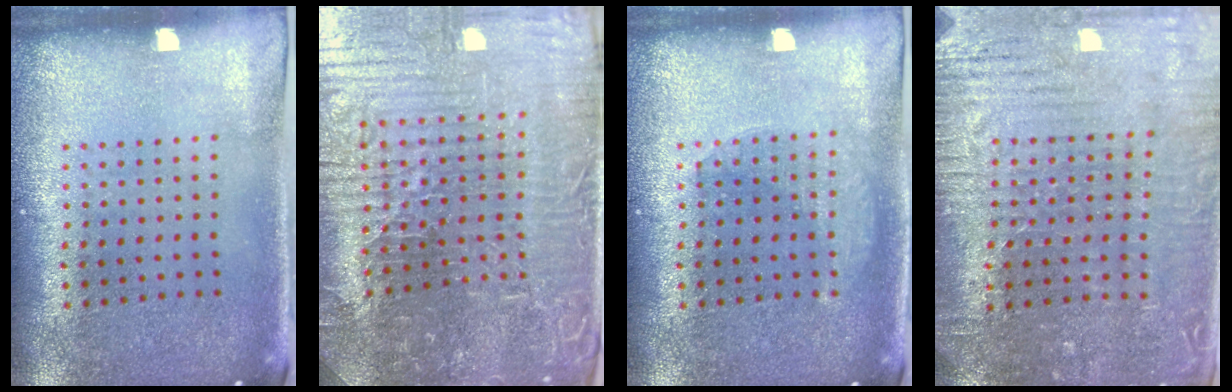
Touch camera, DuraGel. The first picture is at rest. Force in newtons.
{"total": 5.9, "press": 5.6, "slide": 1.9}
{"total": 1.3, "press": 1.3, "slide": 0.2}
{"total": 3.3, "press": 3.2, "slide": 0.9}